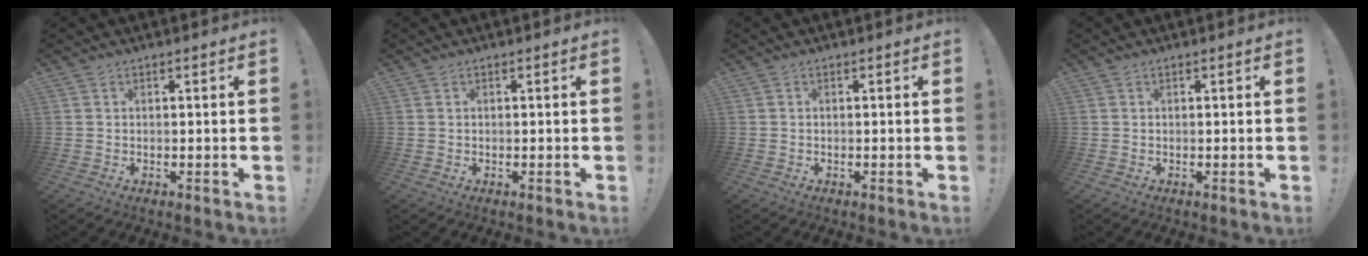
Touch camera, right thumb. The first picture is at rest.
{"total": 0.0}
{"total": 0.0}
{"total": 0.0}